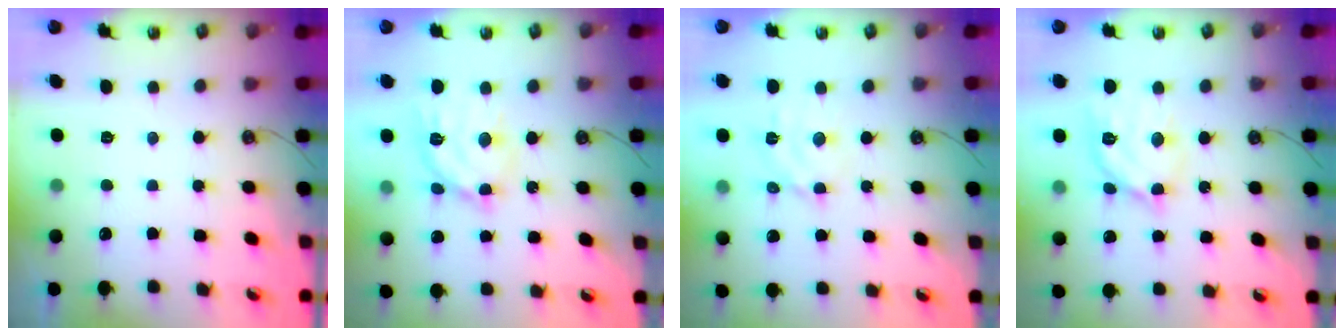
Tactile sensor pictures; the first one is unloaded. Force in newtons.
{"total": 14.8, "press": 14.8, "slide": 1.1}
{"total": 7.9, "press": 7.9, "slide": 0.4}
{"total": 13.4, "press": 13.3, "slide": 1.0}